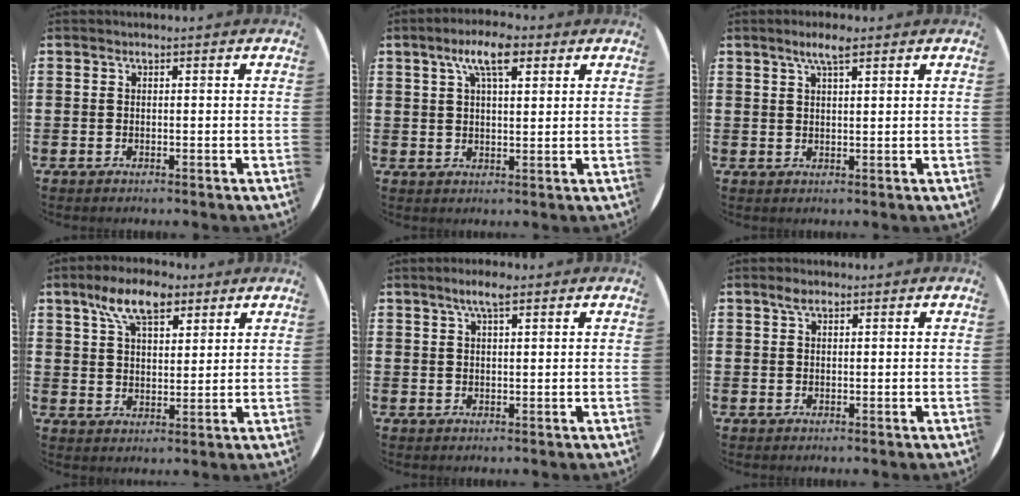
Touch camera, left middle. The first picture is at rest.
{"total": 6.8, "force": [4.1, 2.3, 5.0], "torque": [-0.091, 0.000, 0.068]}
{"total": 3.6, "force": [2.4, 0.7, 2.6], "torque": [-0.046, 0.003, 0.040]}
{"total": 8.0, "force": [5.3, 3.7, 4.8], "torque": [-0.093, 0.000, 0.093]}
{"total": 3.6, "force": [2.3, 0.7, 2.6], "torque": [-0.055, 0.006, 0.039]}
{"total": 1.6, "force": [1.0, 0.7, 1.0], "torque": [-0.014, 0.001, 0.015]}